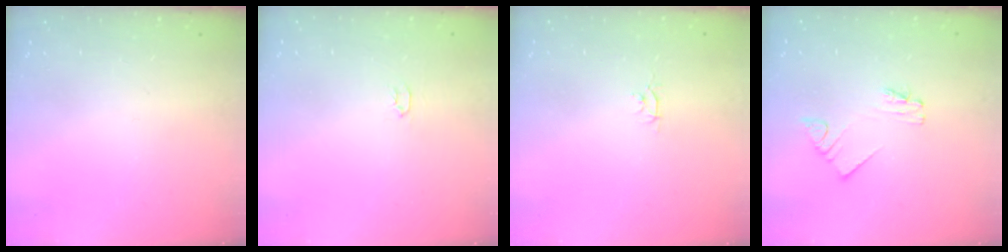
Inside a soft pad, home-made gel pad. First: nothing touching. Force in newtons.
{"total": 2.0, "press": 2.0, "slide": 0.3}
{"total": 2.6, "press": 2.6, "slide": 0.3}
{"total": 2.0, "press": 2.0, "slide": 0.3}